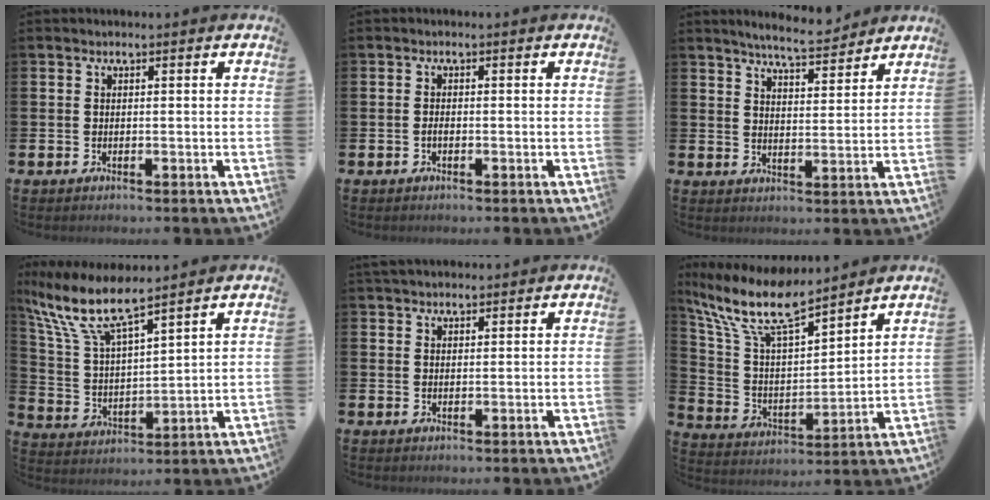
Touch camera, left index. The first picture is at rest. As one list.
[{"total": 0.9, "force": [-0.5, 0.3, 0.6], "torque": [-0.019, 0.000, -0.009]}, {"total": 6.0, "force": [5.8, 0.4, 1.5], "torque": [-0.042, -0.027, 0.104]}, {"total": 9.5, "force": [8.0, 1.8, 4.9], "torque": [-0.133, -0.036, 0.139]}, {"total": 2.2, "force": [2.1, 0.7, 0.5], "torque": [-0.004, -0.005, 0.036]}, {"total": 11.0, "force": [9.2, 2.3, 5.6], "torque": [-0.152, -0.052, 0.159]}]